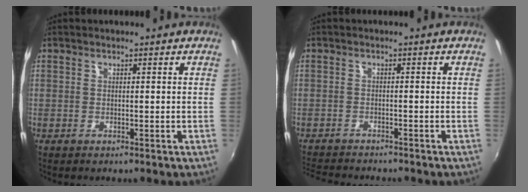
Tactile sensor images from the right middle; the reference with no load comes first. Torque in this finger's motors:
{"motor_torque": [1.02, -1.12, 0.11, 0.04]}